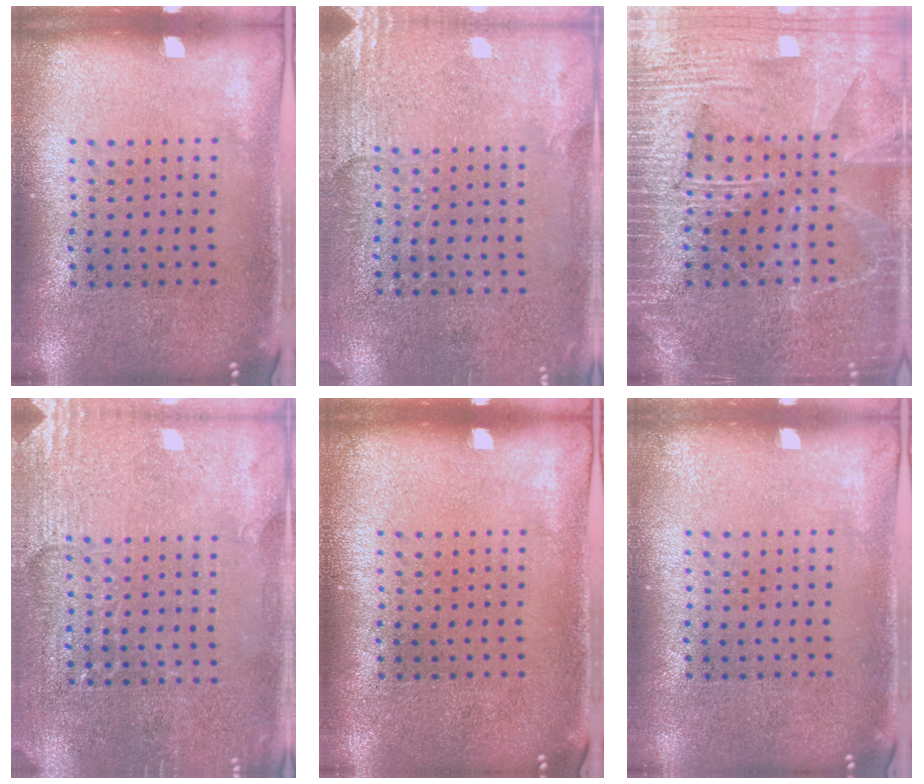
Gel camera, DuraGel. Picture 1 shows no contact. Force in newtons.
{"total": 2.6, "press": 2.3, "slide": 1.2}
{"total": 5.9, "press": 5.8, "slide": 0.7}
{"total": 2.9, "press": 2.8, "slide": 0.6}
{"total": 0.0}
{"total": 0.0}